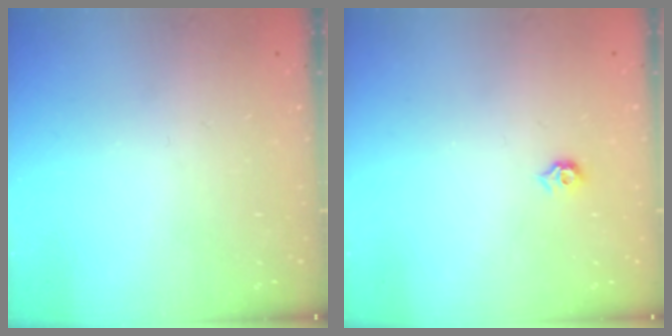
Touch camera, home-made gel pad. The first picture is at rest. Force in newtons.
{"total": 5.3, "press": 5.2, "slide": 0.8}